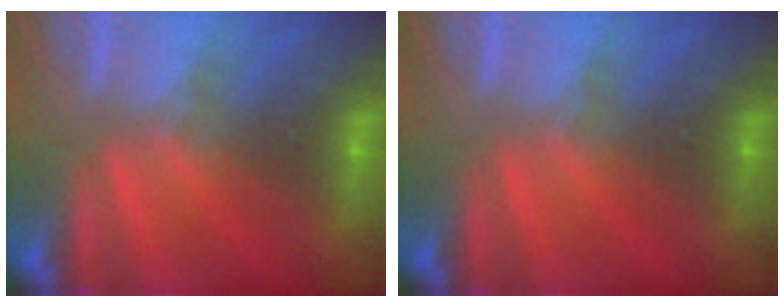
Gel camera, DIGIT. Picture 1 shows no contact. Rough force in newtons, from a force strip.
{"total": 0.0}